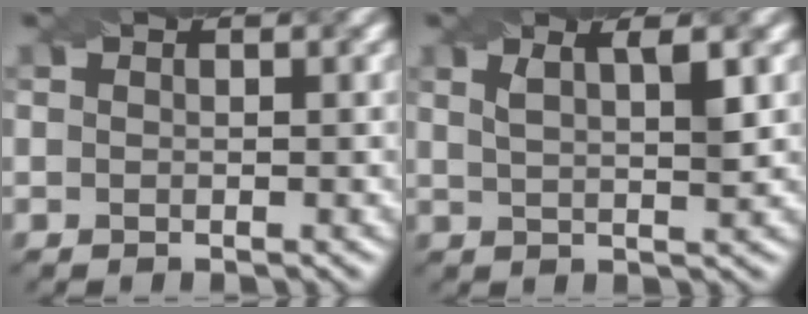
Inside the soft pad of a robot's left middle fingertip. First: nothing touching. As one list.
[{"total": 3.2, "force": [1.5, 0.8, 2.7], "torque": [-0.036, 0.004, 0.022]}]